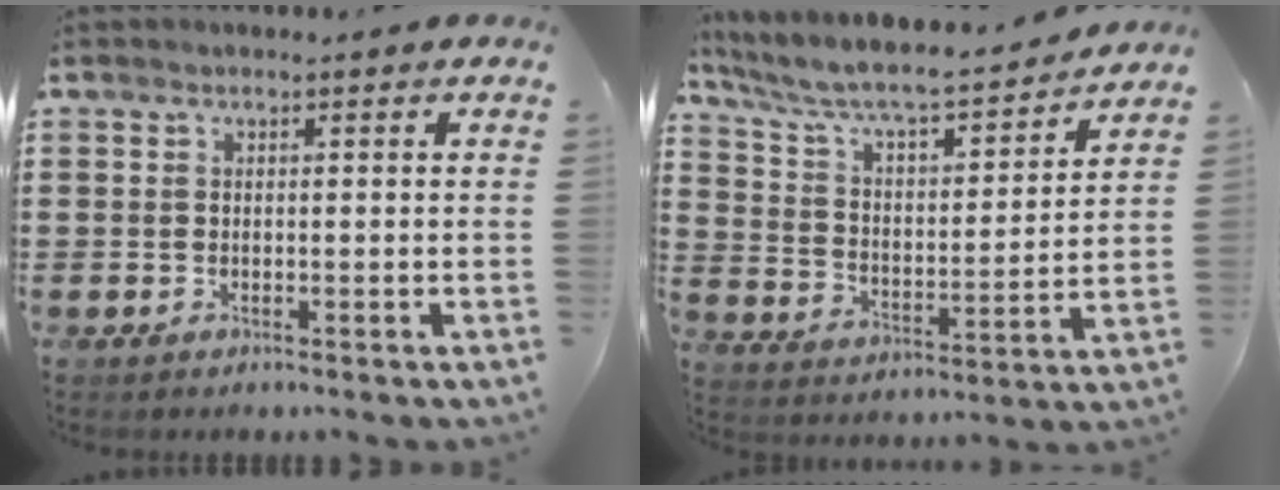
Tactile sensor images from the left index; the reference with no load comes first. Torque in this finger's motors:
{"motor_torque": [0.84, -1.30, 0.46, 0.21]}